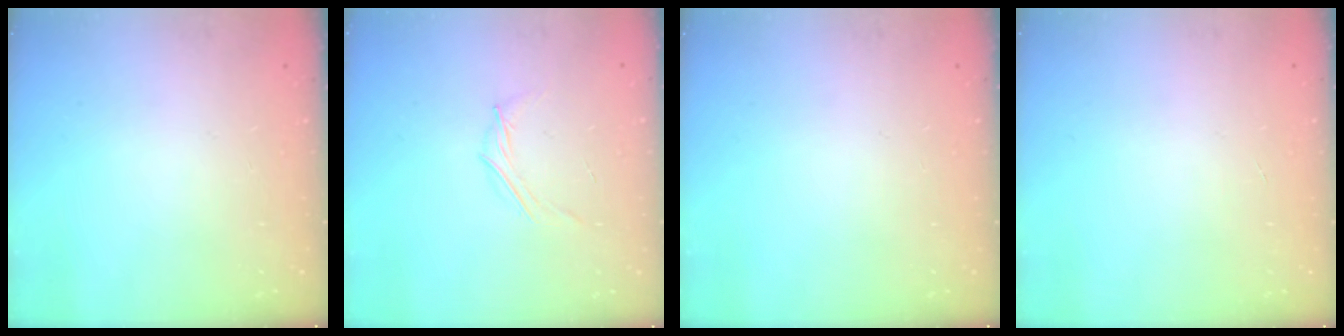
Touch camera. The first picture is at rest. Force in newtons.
{"total": 3.7, "press": 3.4, "slide": 1.3}
{"total": 0.0}
{"total": 0.0}